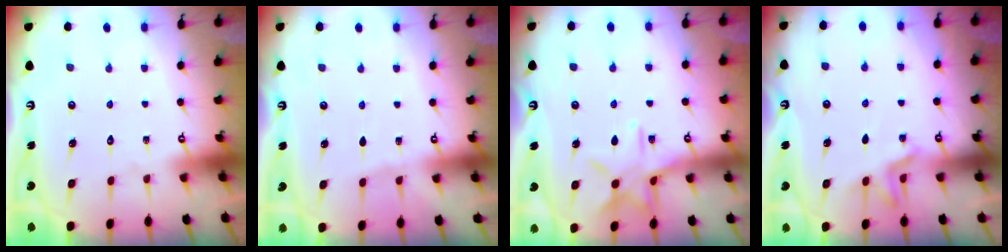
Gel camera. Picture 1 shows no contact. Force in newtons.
{"total": 1.8, "press": 1.8, "slide": 0.3}
{"total": 10.1, "press": 10.0, "slide": 0.6}
{"total": 5.7, "press": 5.1, "slide": 2.7}